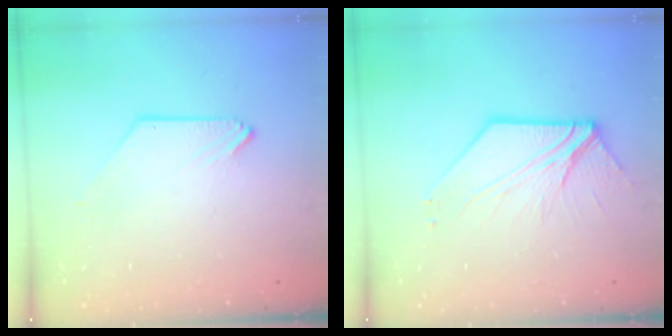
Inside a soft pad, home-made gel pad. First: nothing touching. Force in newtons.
{"total": 8.2, "press": 8.1, "slide": 1.1}